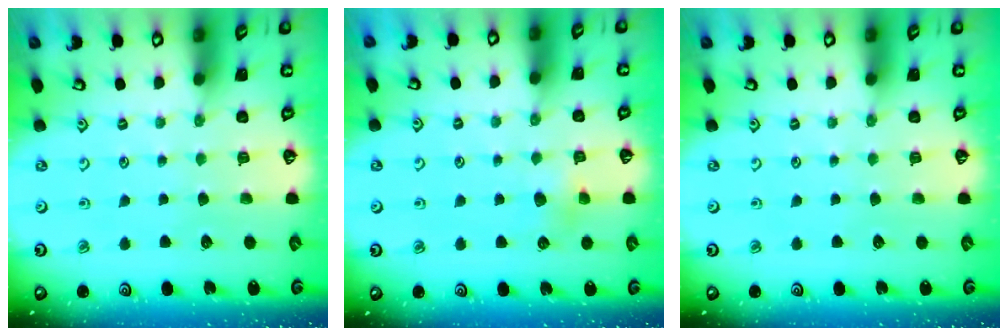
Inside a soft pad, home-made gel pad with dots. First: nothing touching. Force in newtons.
{"total": 4.2, "press": 4.2, "slide": 0.4}
{"total": 0.0}